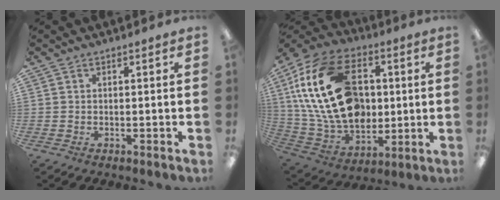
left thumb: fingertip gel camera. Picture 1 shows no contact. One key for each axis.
{"total": 26.5, "fx": 5.1, "fy": 17.7, "fz": 19.1, "tx": -0.396, "ty": 0.004, "tz": 0.093}